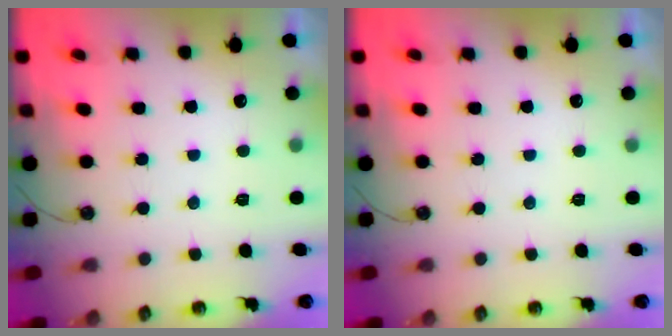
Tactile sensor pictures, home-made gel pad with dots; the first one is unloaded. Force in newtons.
{"total": 0.0}